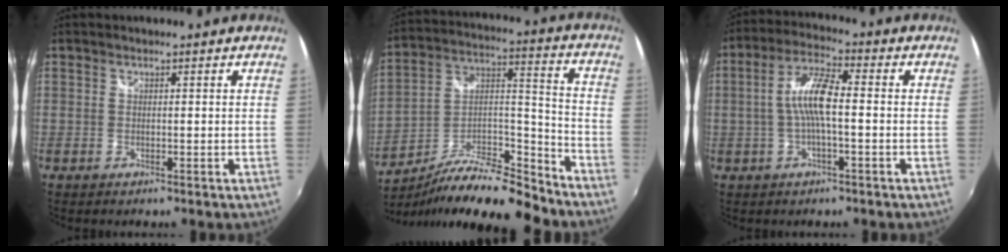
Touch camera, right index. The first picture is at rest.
{"total": 16.7, "force": [-13.4, 3.2, 9.3], "torque": [-0.168, 0.010, -0.236]}
{"total": 8.0, "force": [-0.8, 1.7, 7.8], "torque": [-0.162, 0.014, -0.015]}